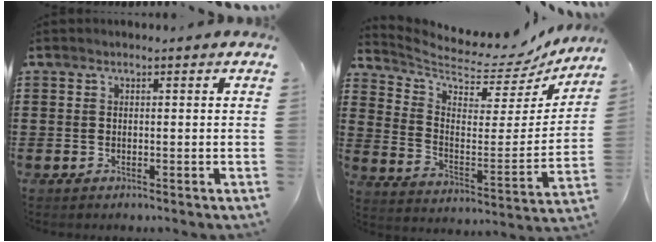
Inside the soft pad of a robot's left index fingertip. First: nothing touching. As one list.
[{"total": 5.2, "force": [4.8, 1.2, 1.6], "torque": [-0.060, -0.052, 0.080]}]